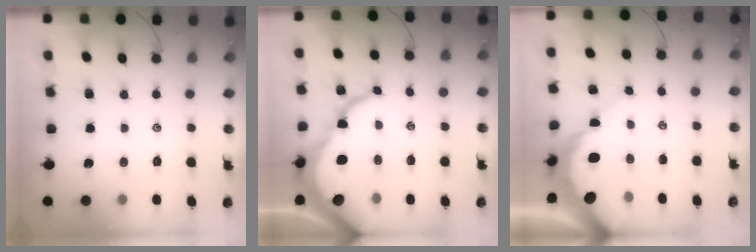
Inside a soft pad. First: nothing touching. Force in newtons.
{"total": 13.1, "press": 13.1, "slide": 1.1}
{"total": 7.9, "press": 7.8, "slide": 0.9}